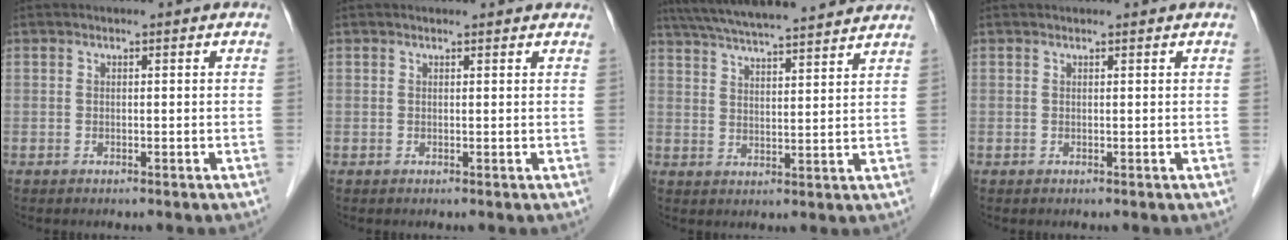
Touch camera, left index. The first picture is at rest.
{"total": 3.5, "force": [3.2, 1.0, 1.1], "torque": [-0.014, 0.017, 0.030]}
{"total": 19.0, "force": [17.1, 1.1, 8.2], "torque": [-0.142, 0.038, 0.248]}
{"total": 1.5, "force": [1.5, 0.1, 0.3], "torque": [-0.009, 0.015, 0.019]}